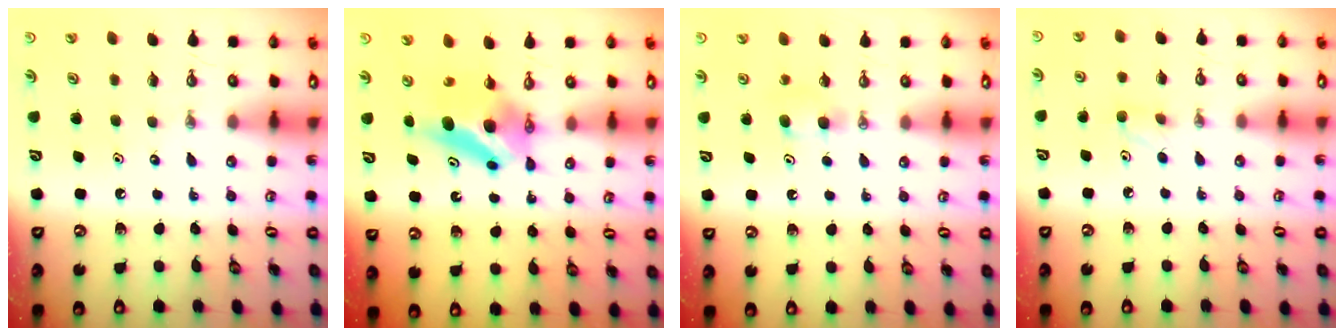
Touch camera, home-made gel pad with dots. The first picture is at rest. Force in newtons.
{"total": 6.7, "press": 6.3, "slide": 2.4}
{"total": 3.6, "press": 3.6, "slide": 0.7}
{"total": 4.5, "press": 4.5, "slide": 0.8}